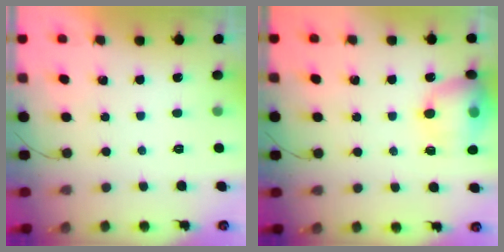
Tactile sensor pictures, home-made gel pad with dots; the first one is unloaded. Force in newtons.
{"total": 14.3, "press": 14.1, "slide": 2.4}